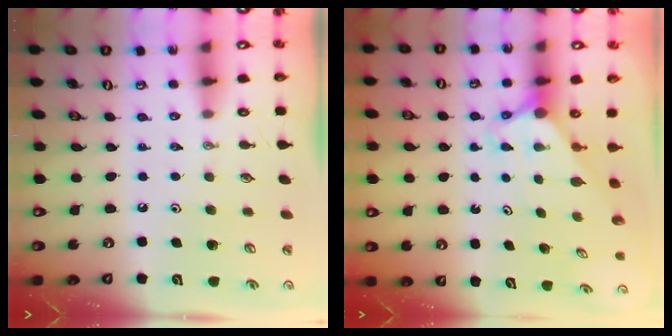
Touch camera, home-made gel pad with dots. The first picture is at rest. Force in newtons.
{"total": 2.9, "press": 2.9, "slide": 0.0}